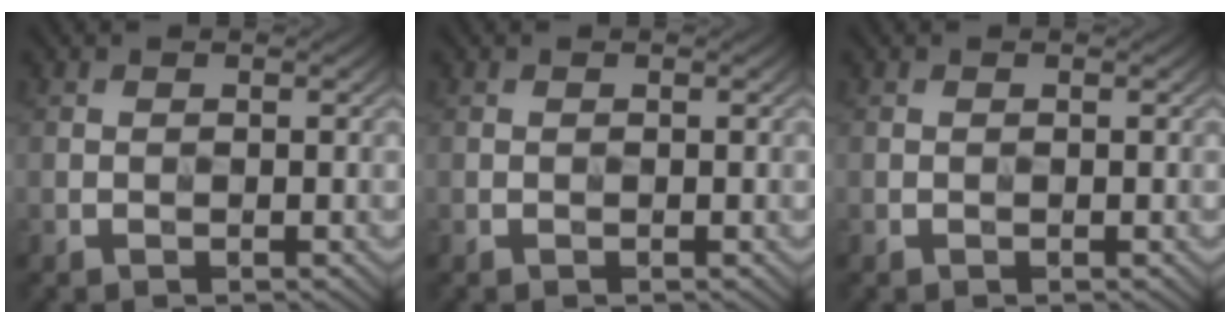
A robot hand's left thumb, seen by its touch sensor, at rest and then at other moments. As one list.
[{"total": 0.0}, {"total": 0.0}]